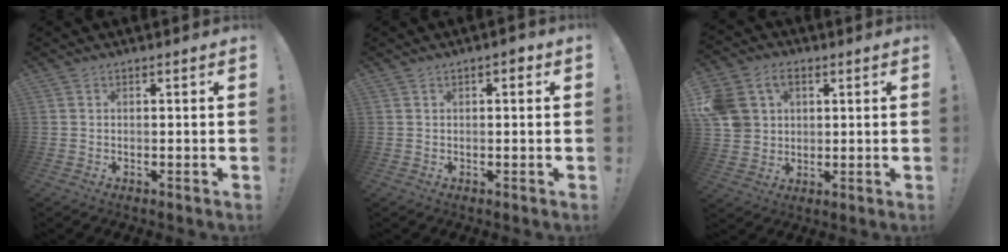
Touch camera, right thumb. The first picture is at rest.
{"total": 1.8, "force": [0.4, 0.9, 1.6], "torque": [-0.018, 0.002, 0.003]}
{"total": 11.4, "force": [3.8, 9.3, 5.4], "torque": [-0.106, -0.012, 0.077]}